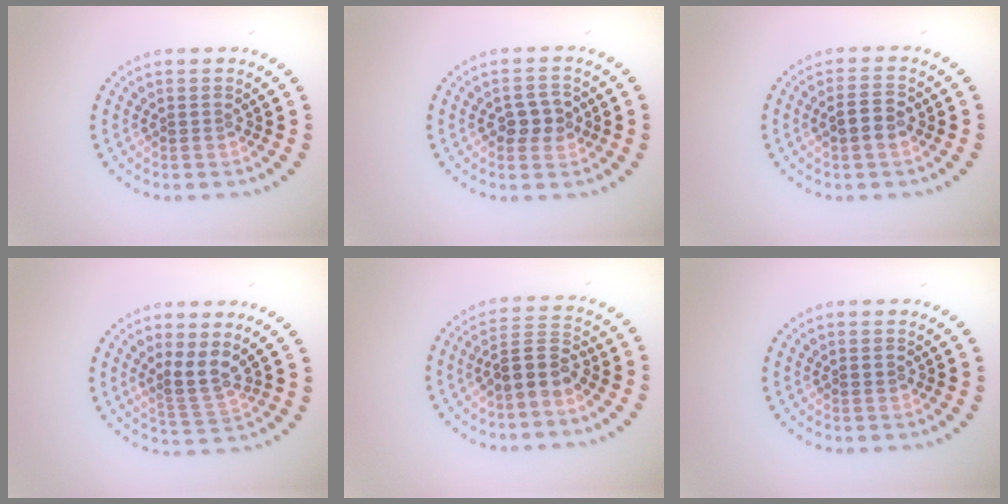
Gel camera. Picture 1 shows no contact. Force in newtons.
{"total": 2.4, "press": 2.4, "slide": 0.2}
{"total": 2.5, "press": 2.4, "slide": 0.4}
{"total": 2.9, "press": 2.0, "slide": 2.1}
{"total": 3.3, "press": 2.9, "slide": 1.6}
{"total": 0.7, "press": 0.7, "slide": 0.1}